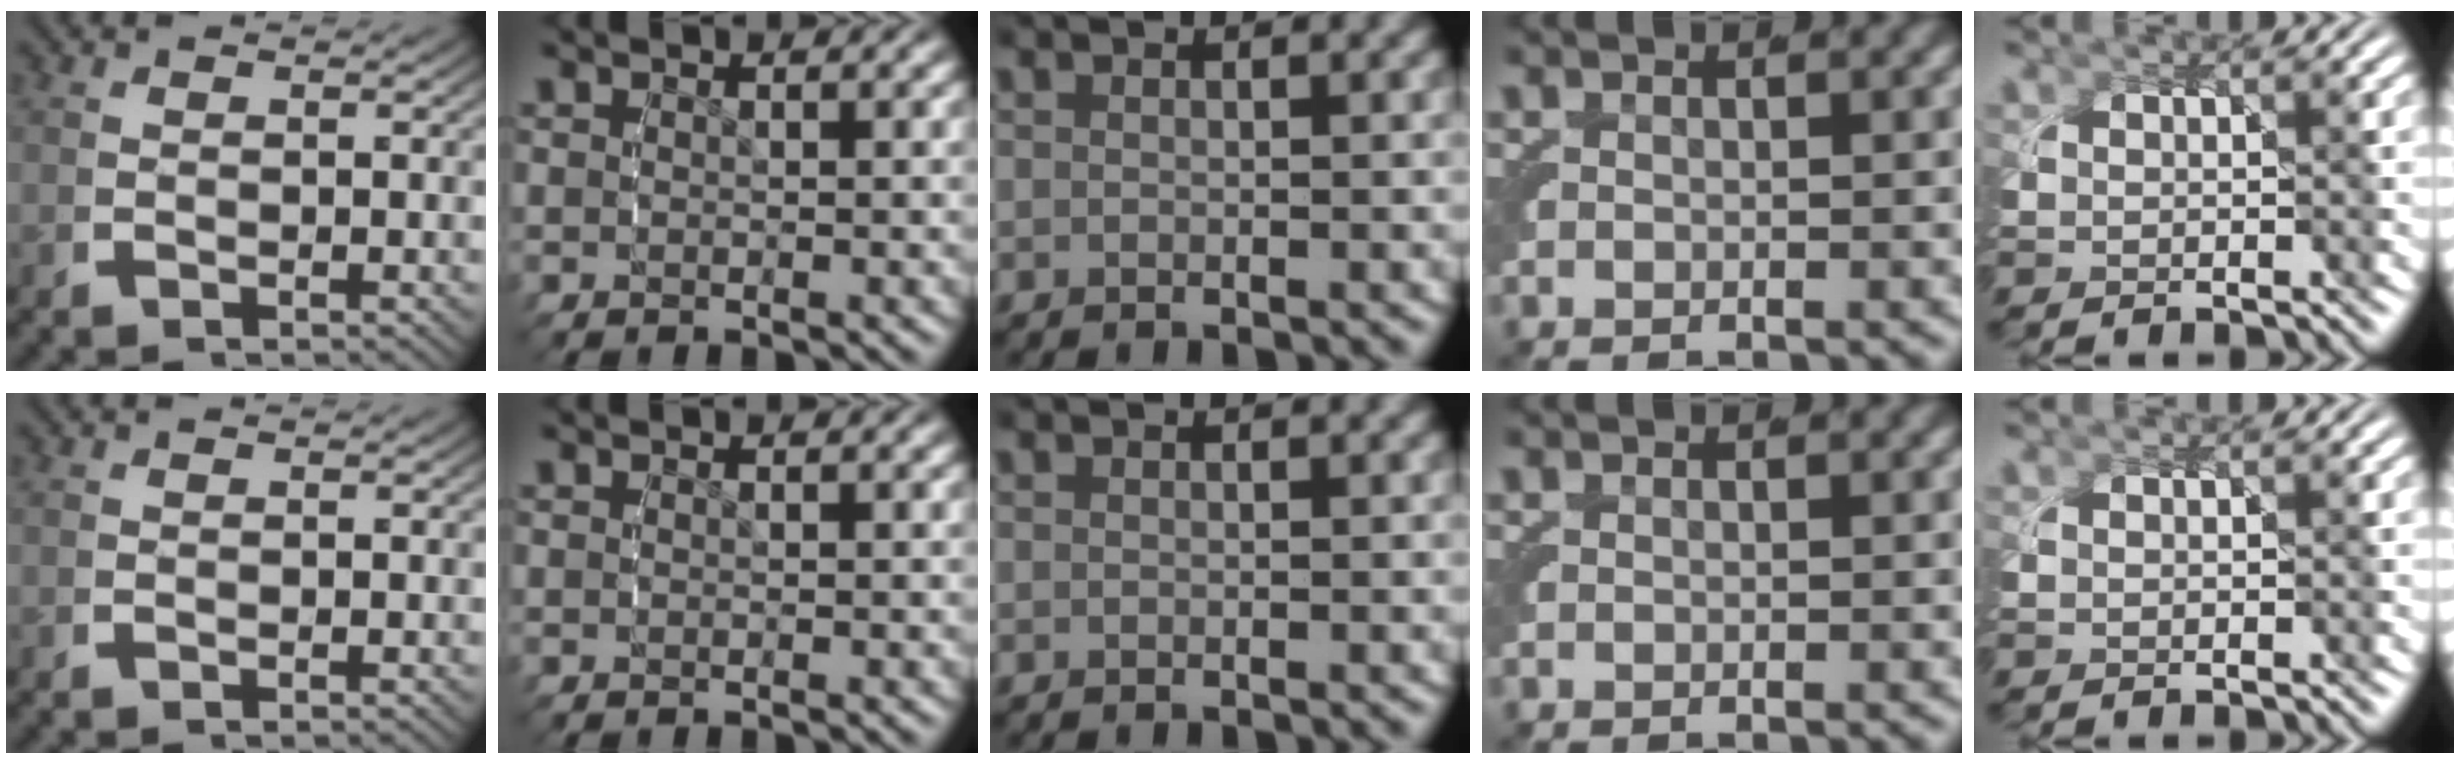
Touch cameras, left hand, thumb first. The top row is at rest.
{}